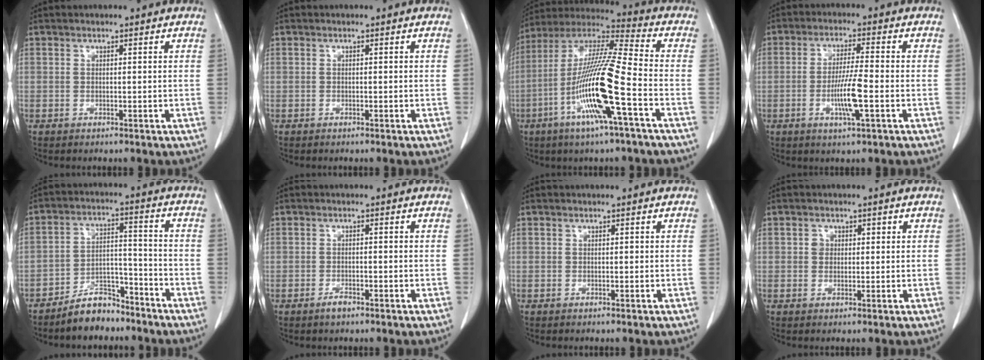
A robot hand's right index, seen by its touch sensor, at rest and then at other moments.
{"total": 0.0}
{"total": 18.5, "force": [-6.0, 0.6, 17.5], "torque": [-0.356, -0.014, -0.118]}
{"total": 7.2, "force": [-2.0, 0.6, 6.9], "torque": [-0.130, -0.004, -0.036]}
{"total": 8.3, "force": [-6.9, 3.6, 3.1], "torque": [-0.054, 0.020, -0.121]}
{"total": 2.3, "force": [-1.4, 1.1, 1.4], "torque": [-0.026, 0.003, -0.022]}
{"total": 0.0}
{"total": 2.4, "force": [0.4, 2.1, 1.1], "torque": [-0.021, 0.013, 0.009]}